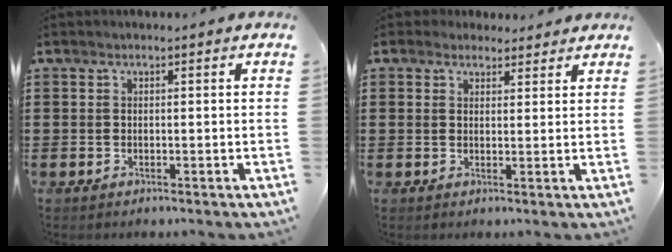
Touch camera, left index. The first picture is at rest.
{"total": 2.7, "force": [2.4, 1.3, 0.3], "torque": [-0.004, 0.000, 0.044]}